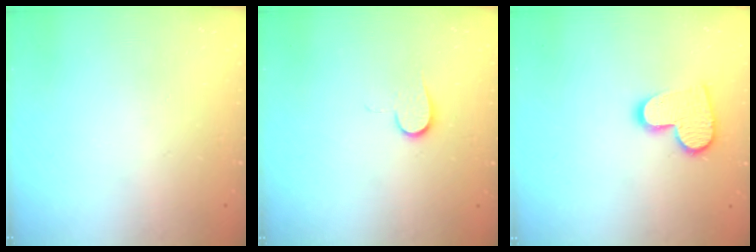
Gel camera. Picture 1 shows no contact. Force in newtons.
{"total": 6.3, "press": 6.2, "slide": 0.8}
{"total": 11.8, "press": 11.8, "slide": 0.8}